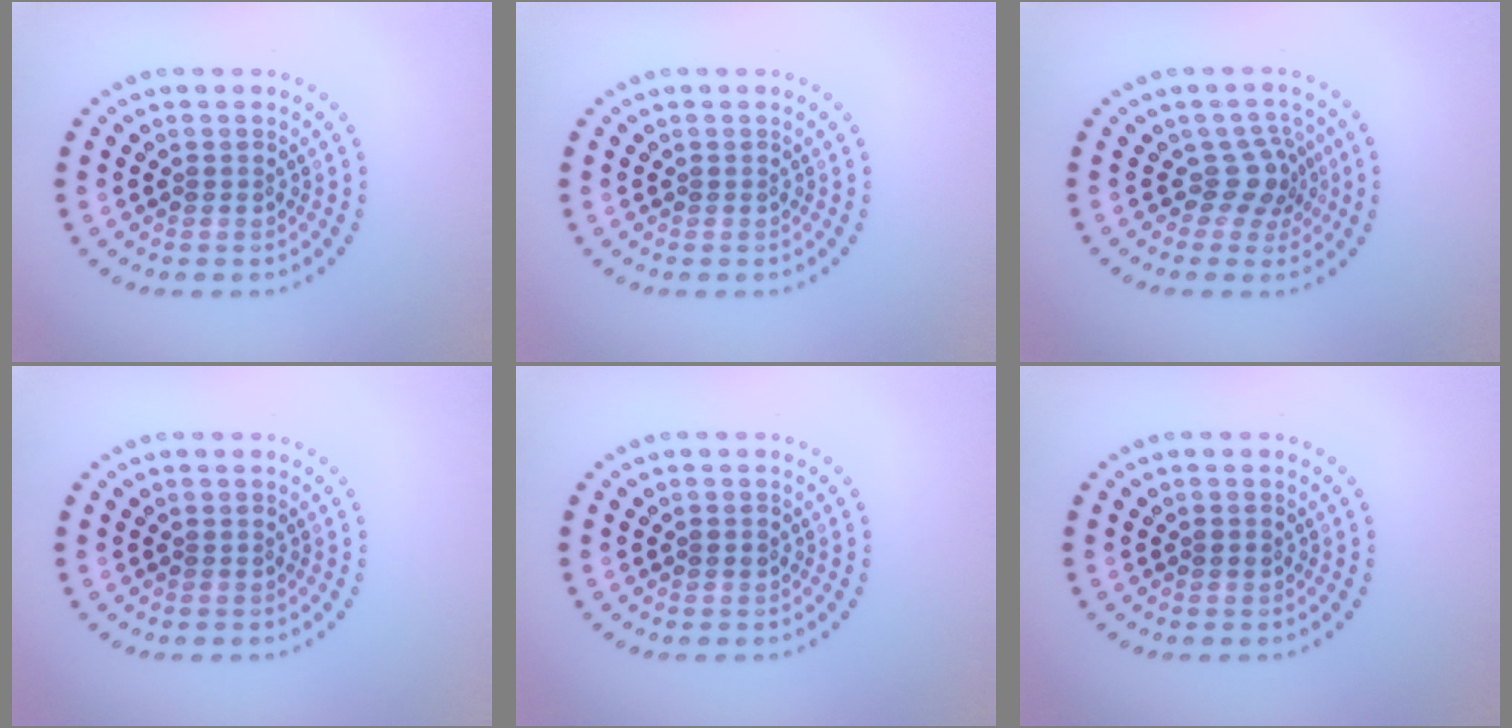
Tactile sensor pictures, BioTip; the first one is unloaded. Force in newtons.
{"total": 0.0}
{"total": 2.7, "press": 1.9, "slide": 1.9}
{"total": 0.0}
{"total": 0.8, "press": 0.8, "slide": 0.1}
{"total": 0.8, "press": 0.8, "slide": 0.1}